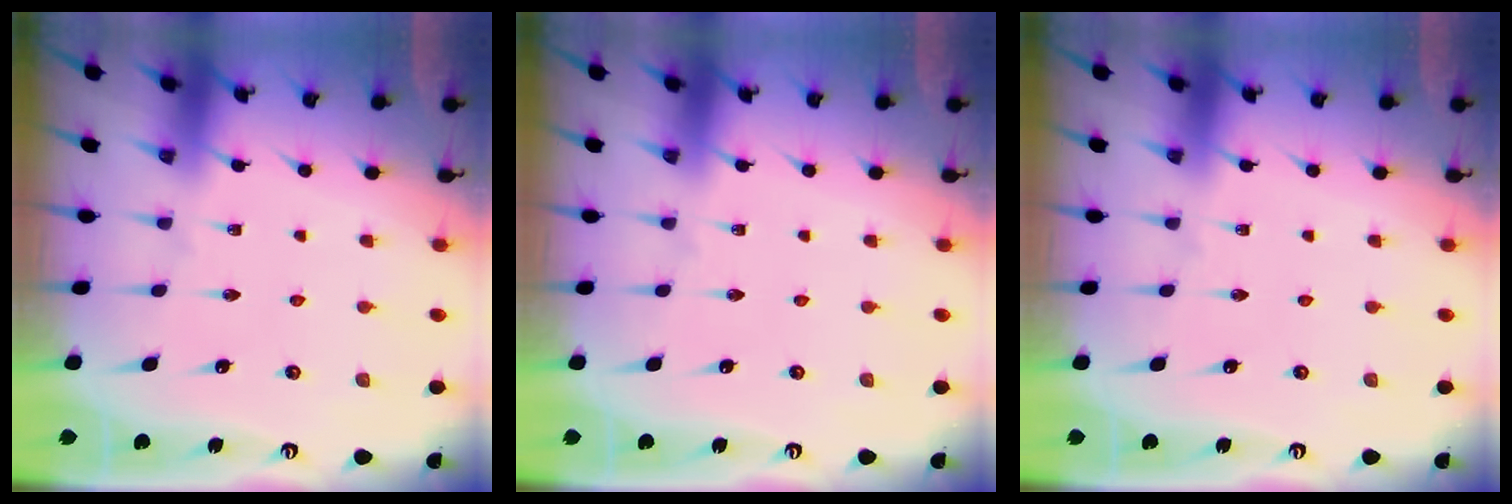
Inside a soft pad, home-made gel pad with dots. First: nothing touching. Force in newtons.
{"total": 0.0}
{"total": 0.0}